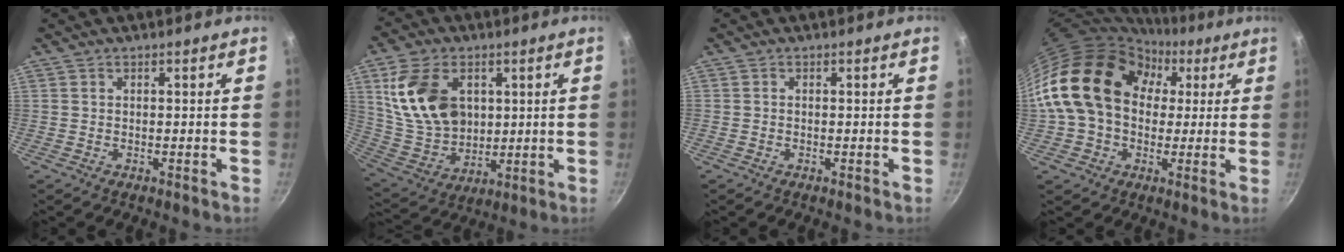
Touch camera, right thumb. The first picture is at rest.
{"total": 16.9, "force": [4.5, 11.9, 11.2], "torque": [-0.187, -0.017, 0.100]}
{"total": 0.0}
{"total": 20.1, "force": [3.6, 15.3, 12.5], "torque": [-0.196, 0.044, 0.056]}